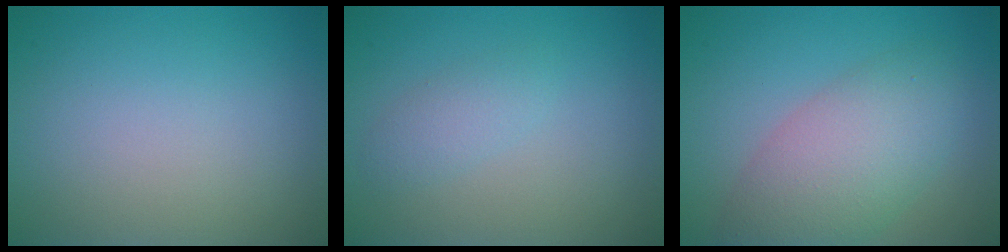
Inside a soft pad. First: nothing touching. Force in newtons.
{"total": 1.6, "press": 1.6, "slide": 0.1}
{"total": 6.4, "press": 6.4, "slide": 0.4}